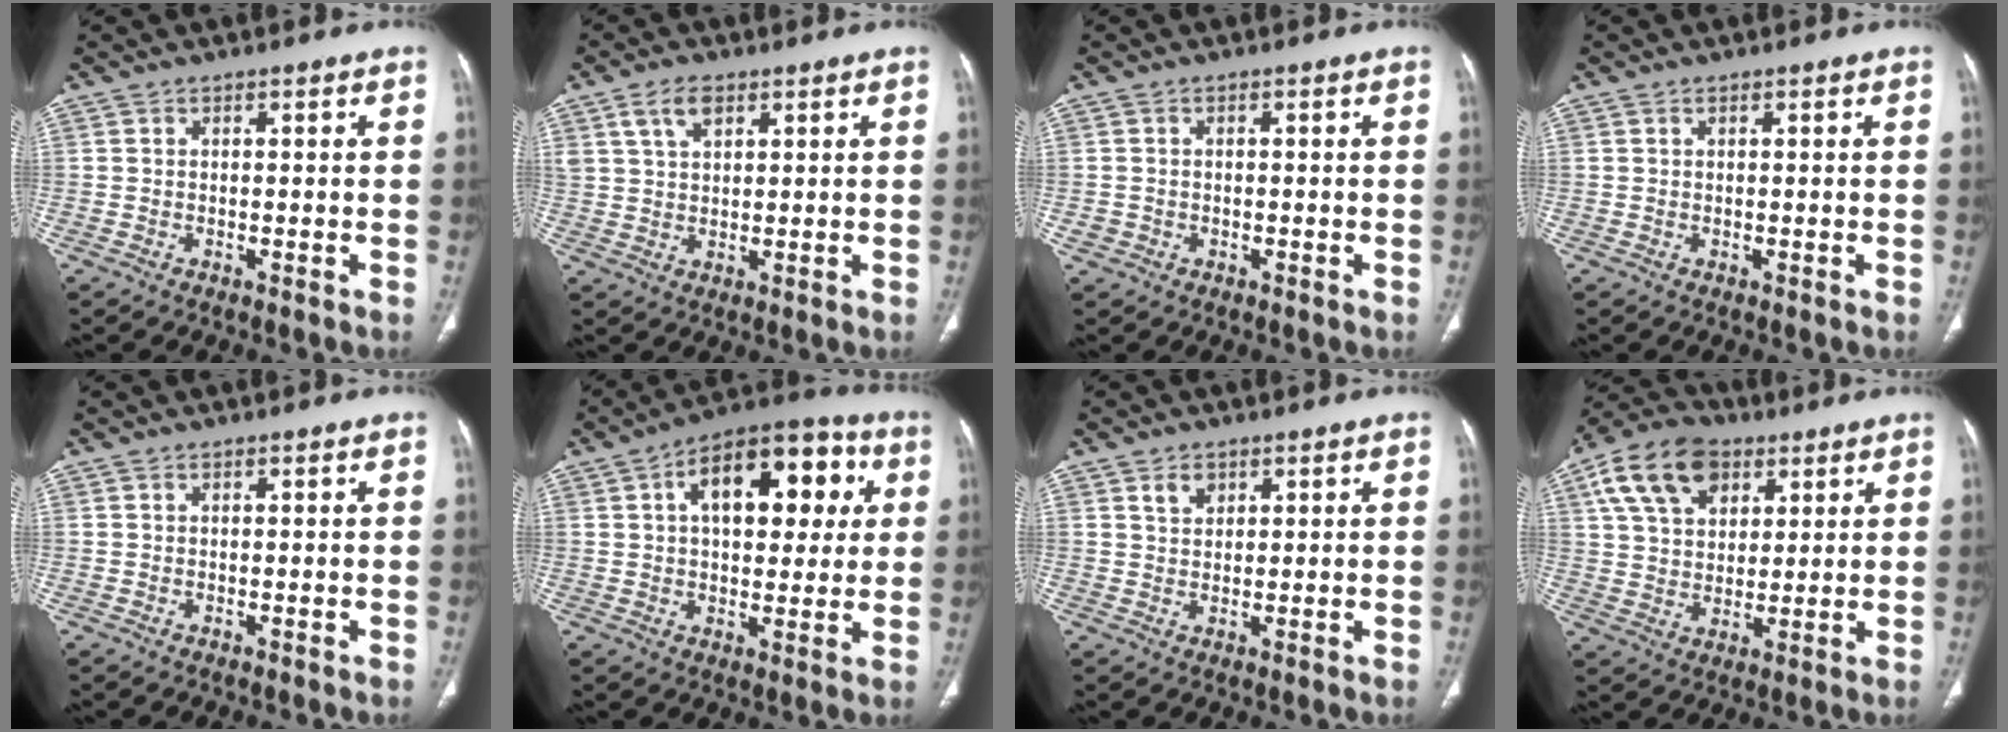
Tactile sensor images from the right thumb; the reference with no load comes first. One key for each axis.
{"total": 5.2, "fx": 2.8, "fy": 2.9, "fz": 3.3, "tx": -0.056, "ty": -0.006, "tz": 0.058}
{"total": 1.6, "fx": -0.4, "fy": 1.5, "fz": 0.4, "tx": -0.005, "ty": 0.005, "tz": -0.004}
{"total": 0.0}
{"total": 0.0}
{"total": 18.1, "fx": 5.1, "fy": 9.8, "fz": 14.3, "tx": -0.163, "ty": 0.019, "tz": 0.068}
{"total": 2.8, "fx": 1.6, "fy": 1.8, "fz": 1.3, "tx": -0.015, "ty": -0.009, "tz": 0.032}
{"total": 14.7, "fx": 6.7, "fy": 9.5, "fz": 9.0, "tx": -0.149, "ty": -0.002, "tz": 0.118}